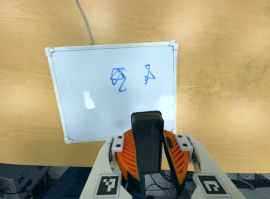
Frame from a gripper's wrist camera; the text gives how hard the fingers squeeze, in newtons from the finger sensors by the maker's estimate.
{"total": 7.7, "left": 8.7, "right": 6.8}